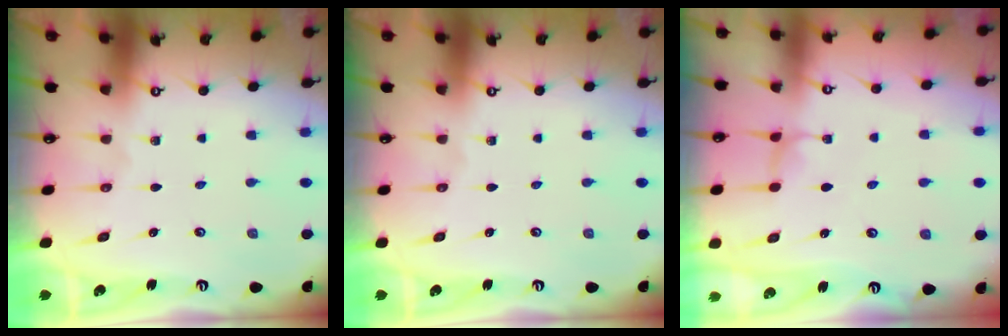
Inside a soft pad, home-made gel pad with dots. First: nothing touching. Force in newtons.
{"total": 0.0}
{"total": 2.4, "press": 2.4, "slide": 0.4}